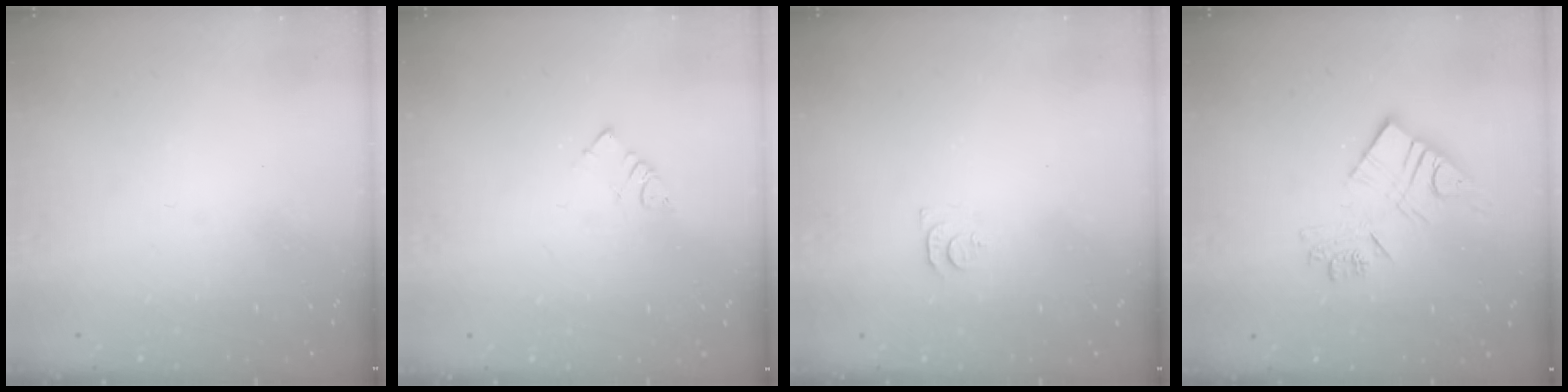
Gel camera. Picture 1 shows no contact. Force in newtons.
{"total": 2.5, "press": 2.5, "slide": 0.1}
{"total": 3.7, "press": 3.6, "slide": 0.4}
{"total": 10.8, "press": 10.7, "slide": 0.9}